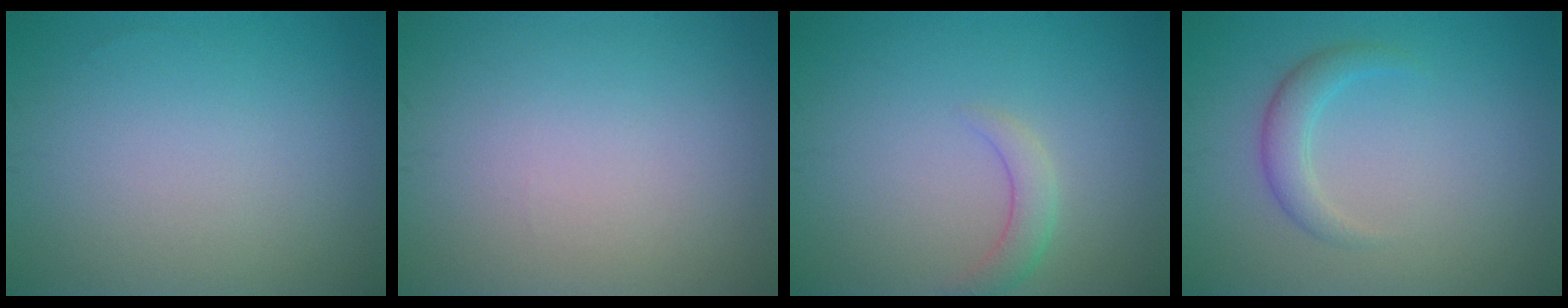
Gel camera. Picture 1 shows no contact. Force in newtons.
{"total": 0.0}
{"total": 1.9, "press": 1.9, "slide": 0.2}
{"total": 2.2, "press": 2.2, "slide": 0.1}